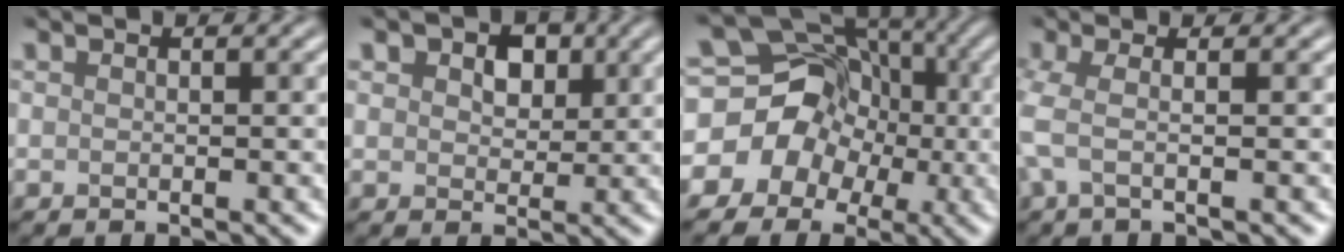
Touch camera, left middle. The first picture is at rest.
{"total": 2.6, "force": [1.8, 1.7, 0.8], "torque": [-0.030, 0.020, 0.029]}
{"total": 9.1, "force": [-2.2, 8.6, 2.0], "torque": [-0.037, 0.039, -0.053]}
{"total": 1.6, "force": [-0.7, -0.2, 1.4], "torque": [-0.050, -0.004, -0.008]}